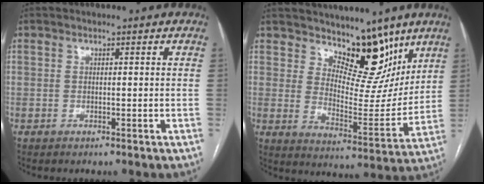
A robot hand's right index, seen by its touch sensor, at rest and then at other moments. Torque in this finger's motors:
{"motor_torque": [-0.18, 0.44, 0.12, 0.00]}